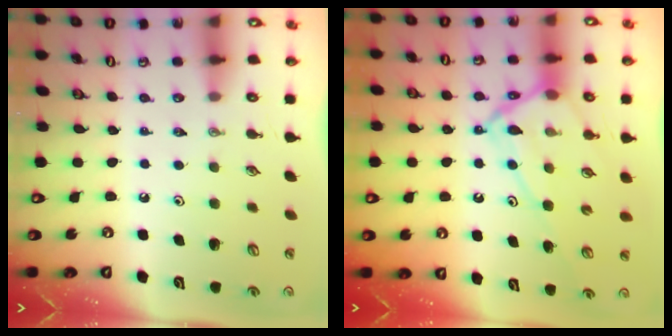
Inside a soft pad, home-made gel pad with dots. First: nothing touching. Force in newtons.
{"total": 13.8, "press": 13.7, "slide": 1.6}